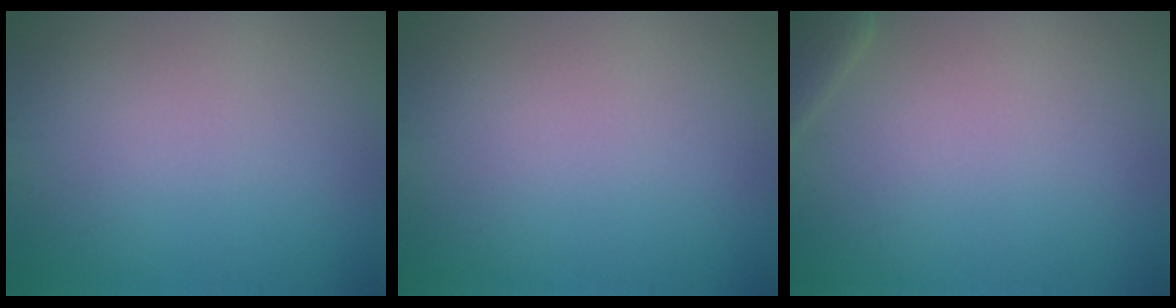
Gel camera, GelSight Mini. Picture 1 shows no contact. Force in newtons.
{"total": 0.0}
{"total": 1.9, "press": 1.9, "slide": 0.3}